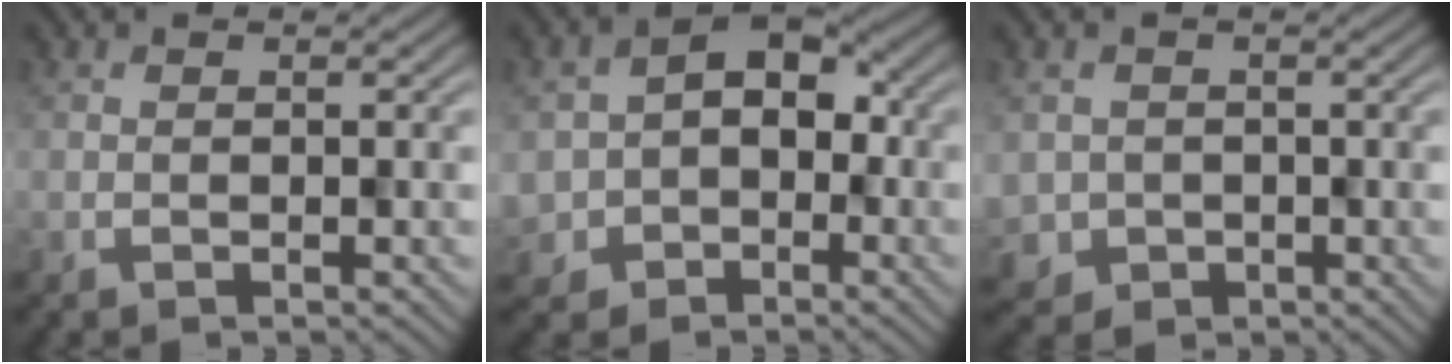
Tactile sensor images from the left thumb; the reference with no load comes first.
{"total": 7.1, "force": [-1.8, 5.8, 3.8], "torque": [-0.064, -0.010, -0.043]}
{"total": 2.9, "force": [-0.6, 2.9, 0.2], "torque": [-0.017, -0.019, -0.013]}